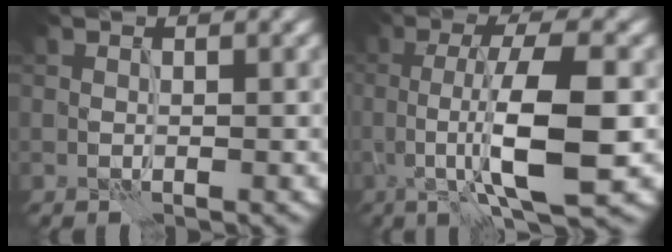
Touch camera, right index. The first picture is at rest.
{"total": 9.2, "force": [-1.2, 2.5, 8.7], "torque": [-0.131, 0.000, -0.021]}